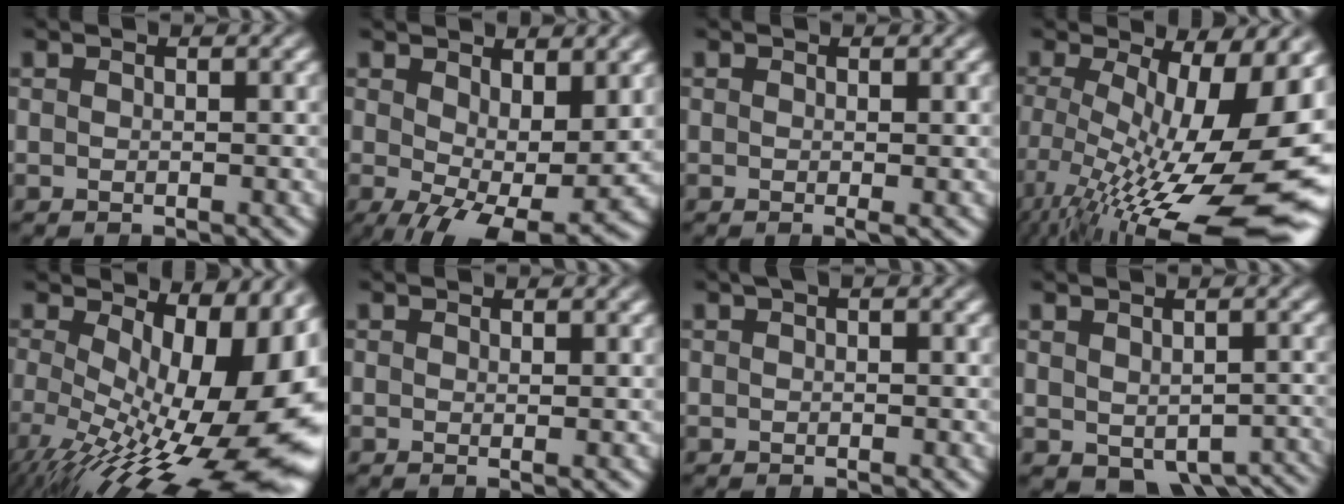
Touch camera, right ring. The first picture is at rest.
{"total": 7.0, "force": [-2.0, 3.2, 5.8], "torque": [-0.088, -0.051, -0.004]}
{"total": 0.5, "force": [0.0, 0.0, 0.5], "torque": [-0.010, -0.004, 0.001]}
{"total": 14.5, "force": [-3.0, 7.3, 12.2], "torque": [-0.192, -0.056, -0.009]}
{"total": 16.0, "force": [-3.7, 8.6, 13.0], "torque": [-0.182, -0.059, -0.026]}
{"total": 0.6, "force": [0.1, -0.2, 0.5], "torque": [-0.011, -0.005, 0.001]}
{"total": 0.8, "force": [0.4, 0.1, 0.6], "torque": [-0.007, 0.007, 0.002]}
{"total": 5.0, "force": [-4.0, 2.1, 2.3], "torque": [-0.022, -0.026, -0.041]}